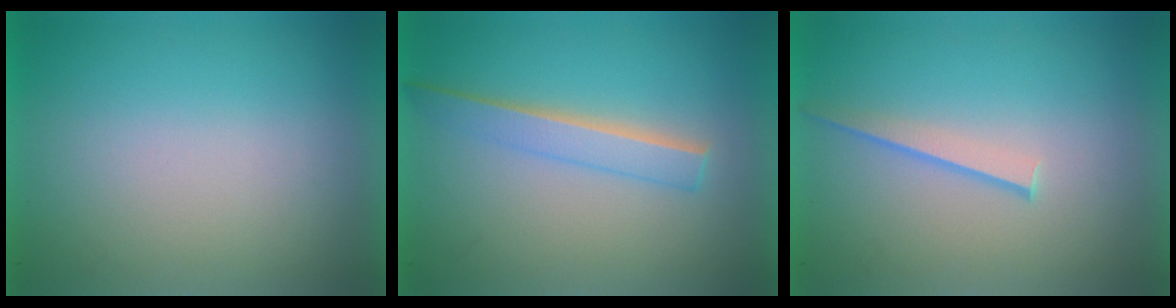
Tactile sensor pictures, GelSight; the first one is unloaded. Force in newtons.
{"total": 2.1}
{"total": 1.1}